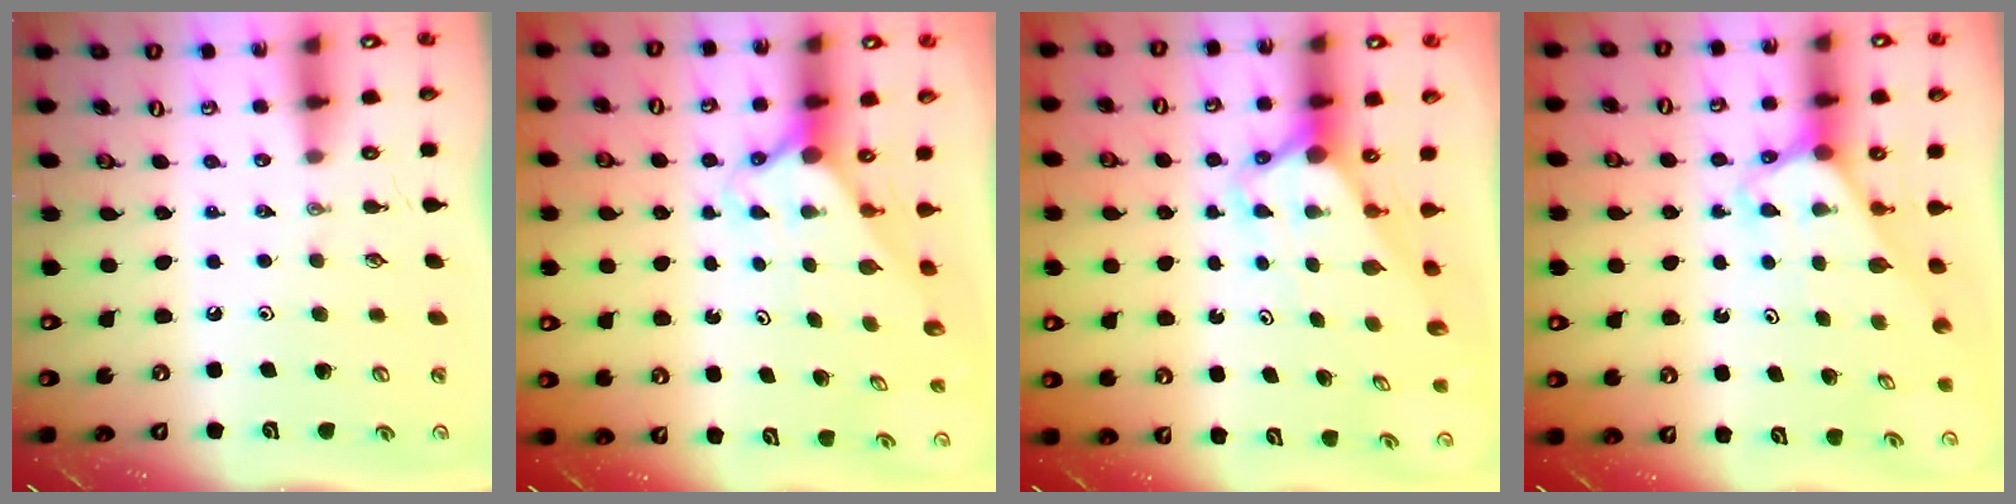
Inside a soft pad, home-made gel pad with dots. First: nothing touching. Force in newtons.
{"total": 2.1, "press": 2.1, "slide": 0.1}
{"total": 3.0, "press": 3.0, "slide": 0.2}
{"total": 2.7, "press": 2.7, "slide": 0.2}